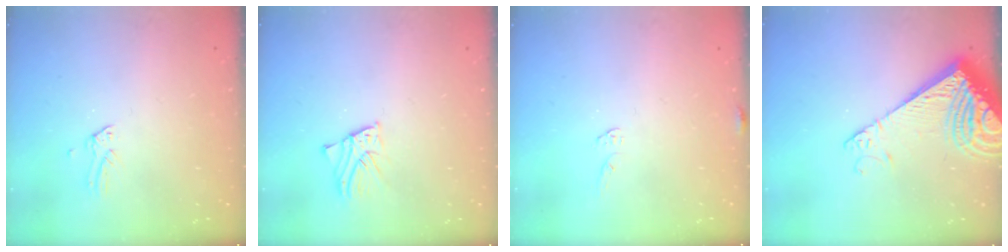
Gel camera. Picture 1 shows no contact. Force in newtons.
{"total": 2.6, "press": 2.6, "slide": 0.1}
{"total": 5.0, "press": 5.0, "slide": 0.3}
{"total": 13.3, "press": 13.2, "slide": 1.8}